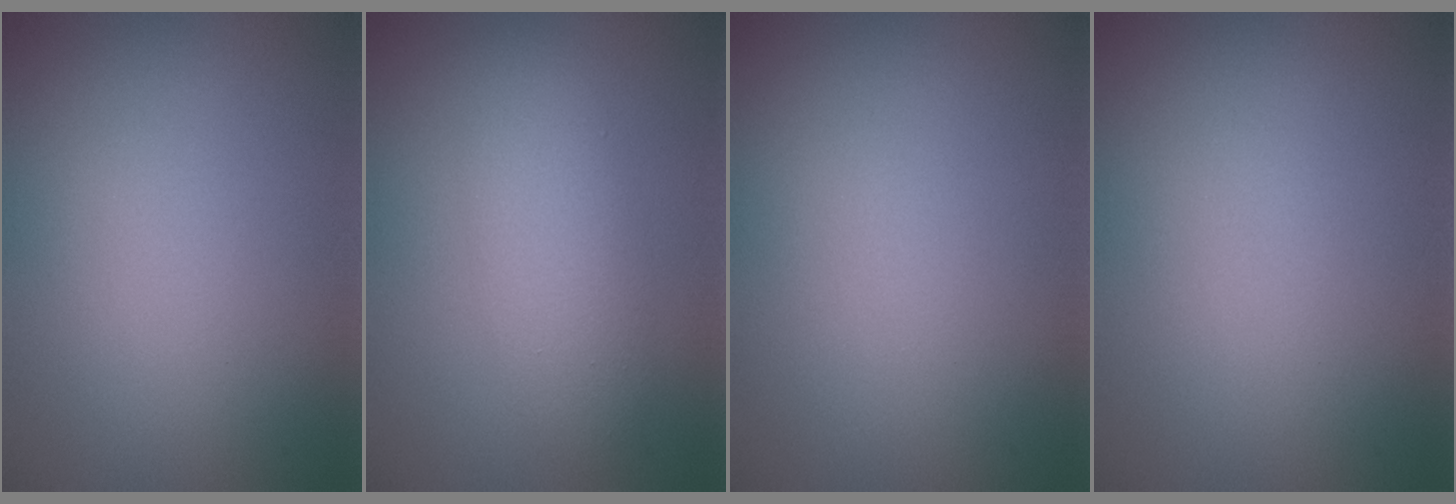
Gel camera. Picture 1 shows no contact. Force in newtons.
{"total": 3.8, "press": 3.8, "slide": 0.1}
{"total": 0.0}
{"total": 0.0}